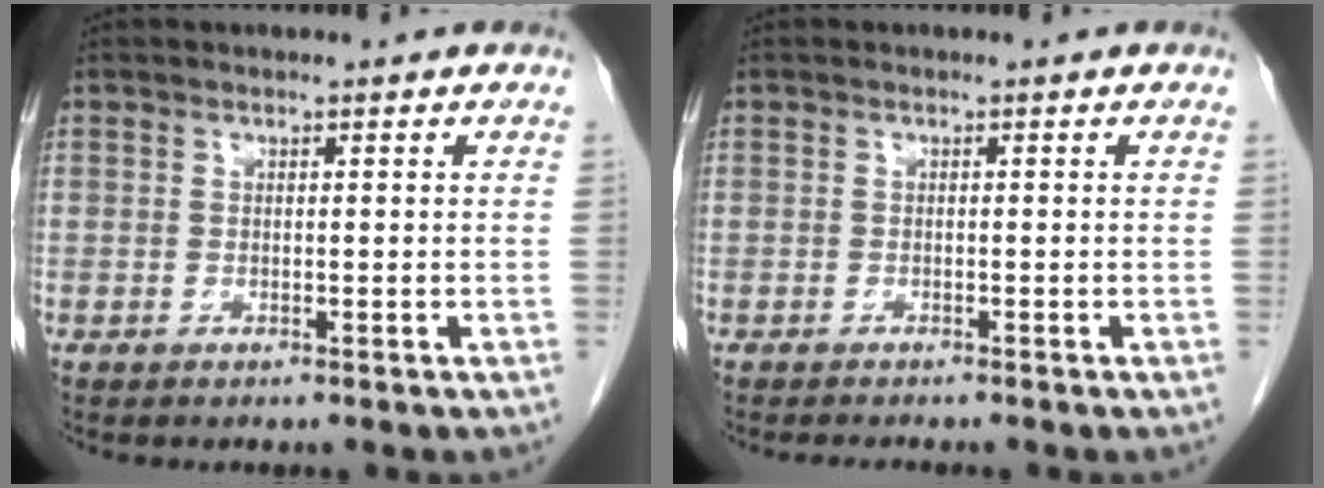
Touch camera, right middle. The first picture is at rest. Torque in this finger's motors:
{"motor_torque": [0.07, 0.07, 0.00, 0.00]}